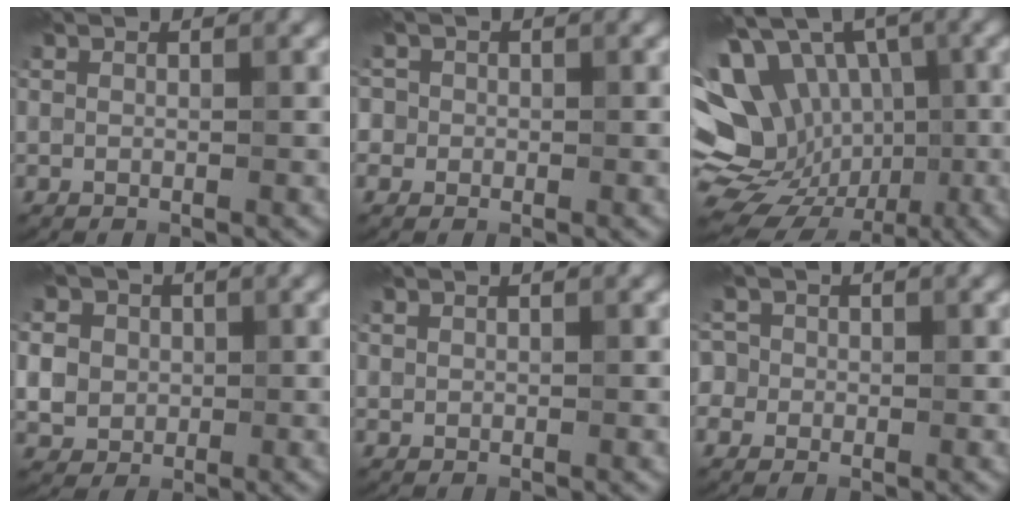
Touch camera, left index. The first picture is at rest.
{"total": 1.9, "force": [0.0, 1.9, 0.0], "torque": [0.022, 0.010, -0.019]}
{"total": 16.8, "force": [-3.9, 14.0, 8.5], "torque": [-0.153, 0.013, -0.060]}
{"total": 5.6, "force": [0.6, 5.3, 1.6], "torque": [-0.039, 0.026, -0.005]}
{"total": 0.0}
{"total": 2.7, "force": [-0.7, 2.6, 0.1], "torque": [0.025, 0.018, -0.040]}